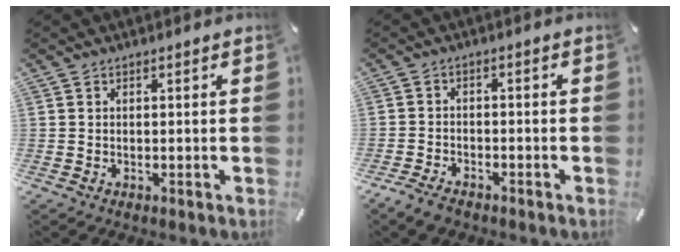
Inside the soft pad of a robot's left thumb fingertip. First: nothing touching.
{"total": 3.6, "force": [-2.8, 1.6, 1.4], "torque": [-0.036, 0.012, -0.057]}